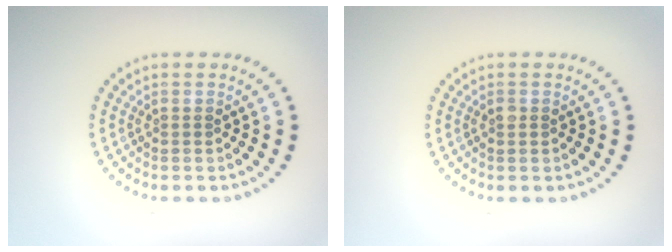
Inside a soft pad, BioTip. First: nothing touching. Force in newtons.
{"total": 0.8, "press": 0.8, "slide": 0.0}